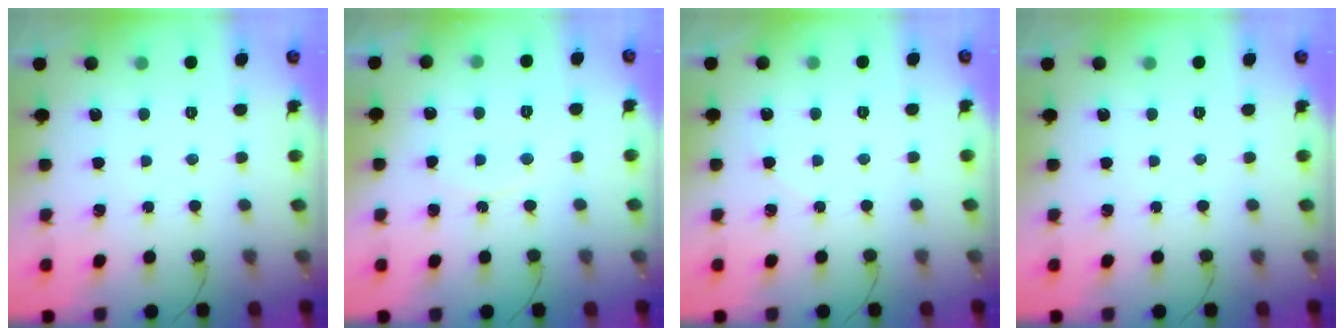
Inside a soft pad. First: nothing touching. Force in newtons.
{"total": 6.1, "press": 6.0, "slide": 0.4}
{"total": 3.7, "press": 3.0, "slide": 2.1}
{"total": 0.0}